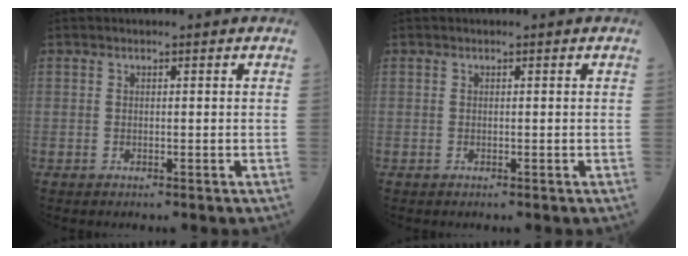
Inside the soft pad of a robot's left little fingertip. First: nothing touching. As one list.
[{"total": 0.0}]